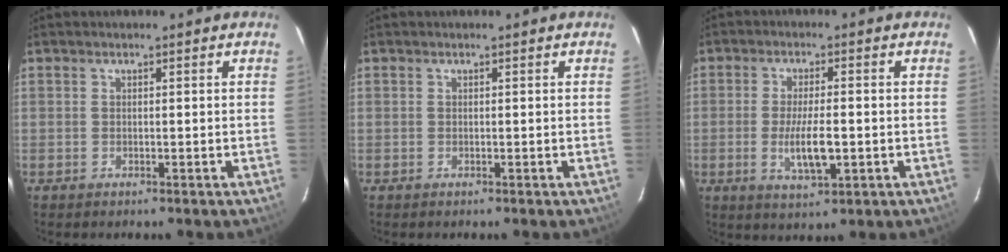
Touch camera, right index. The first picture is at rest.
{"total": 0.0}
{"total": 7.4, "force": [-1.6, 2.2, 6.8], "torque": [-0.132, -0.012, -0.024]}